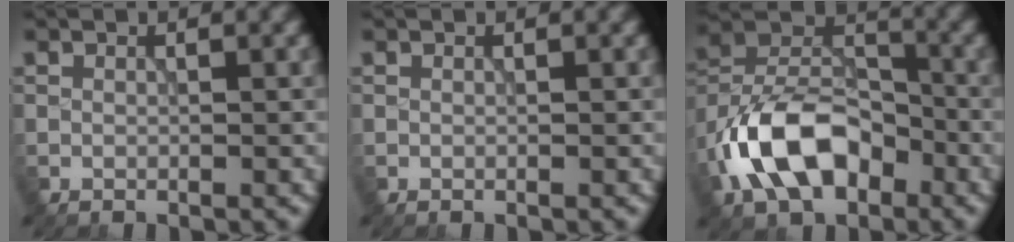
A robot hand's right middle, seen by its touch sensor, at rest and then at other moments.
{"total": 0.0}
{"total": 9.8, "force": [-4.4, 5.8, 6.6], "torque": [-0.127, 0.016, -0.090]}